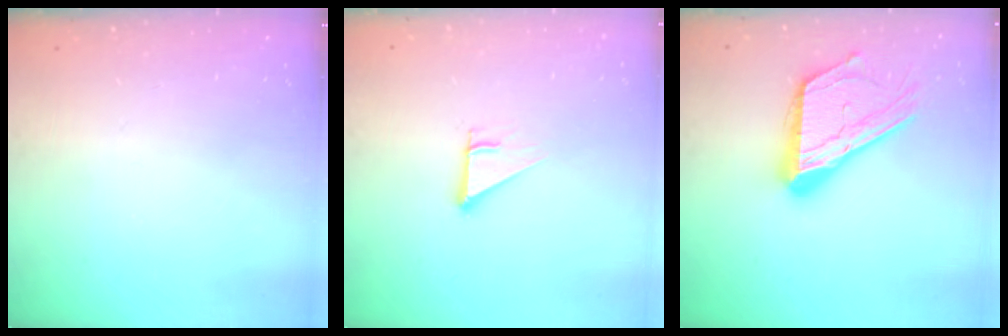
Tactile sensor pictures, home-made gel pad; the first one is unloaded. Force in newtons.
{"total": 2.5, "press": 2.5, "slide": 0.2}
{"total": 20.1, "press": 20.1, "slide": 1.7}